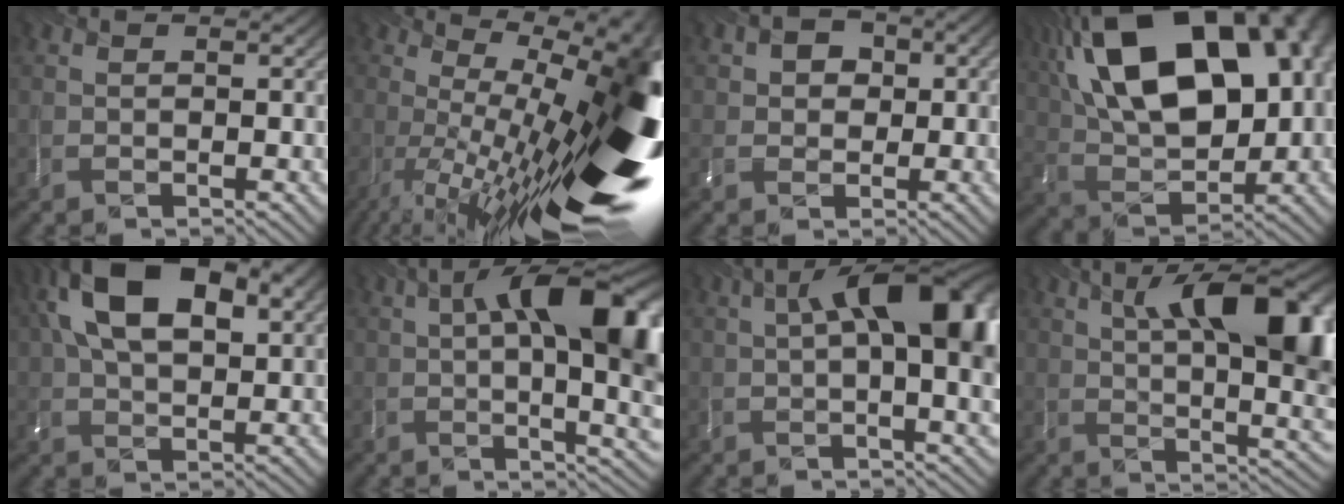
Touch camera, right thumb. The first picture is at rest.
{"total": 19.0, "force": [-1.8, 6.2, 17.9], "torque": [-0.213, -0.006, -0.029]}
{"total": 3.1, "force": [0.5, 2.9, 1.0], "torque": [-0.009, -0.002, 0.005]}
{"total": 22.2, "force": [7.2, 13.0, 16.5], "torque": [-0.309, 0.051, 0.127]}
{"total": 15.2, "force": [5.4, 8.5, 11.4], "torque": [-0.213, 0.016, 0.095]}
{"total": 16.4, "force": [2.1, 5.9, 15.2], "torque": [-0.192, 0.013, 0.038]}
{"total": 13.0, "force": [2.0, 4.8, 11.9], "torque": [-0.150, 0.009, 0.029]}
{"total": 15.5, "force": [4.2, 5.8, 13.8], "torque": [-0.174, 0.014, 0.069]}